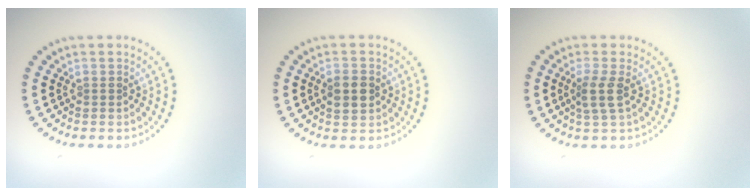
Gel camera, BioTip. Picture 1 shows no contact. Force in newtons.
{"total": 2.9, "press": 2.9, "slide": 0.0}
{"total": 2.2, "press": 1.7, "slide": 1.3}